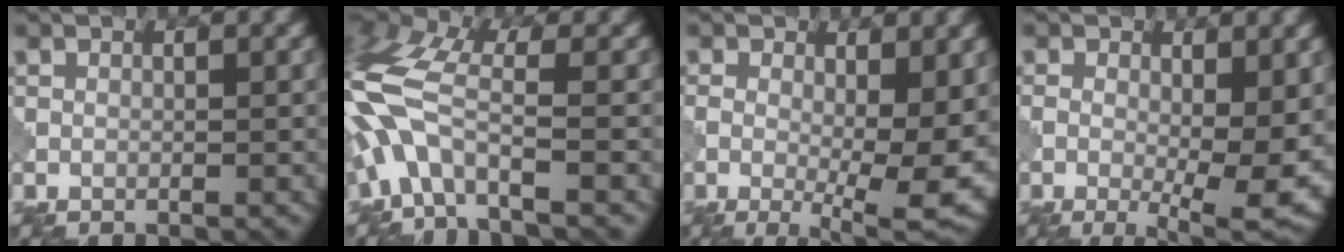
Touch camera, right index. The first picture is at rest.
{"total": 6.8, "force": [-2.1, 2.8, 5.8], "torque": [-0.137, 0.017, -0.060]}
{"total": 9.6, "force": [-0.4, 3.8, 8.8], "torque": [-0.131, -0.020, 0.008]}
{"total": 8.5, "force": [-0.9, 3.3, 7.8], "torque": [-0.123, -0.019, -0.002]}